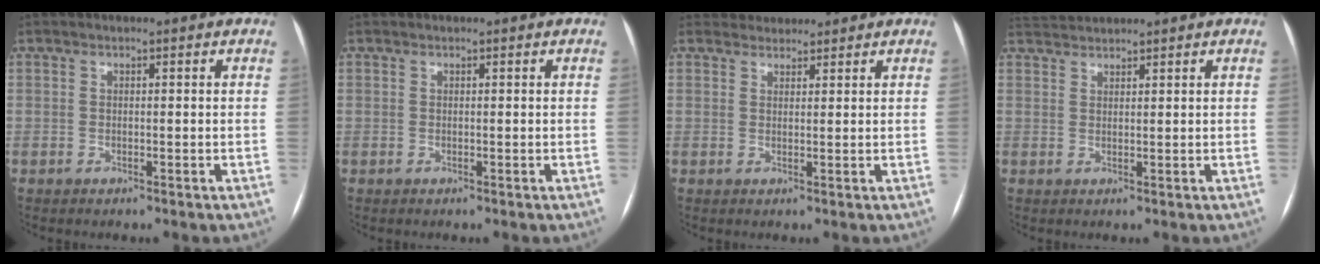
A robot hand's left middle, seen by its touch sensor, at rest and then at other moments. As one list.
[{"total": 0.0}, {"total": 3.1, "force": [3.0, 0.9, -0.3], "torque": [0.007, 0.023, 0.050]}, {"total": 3.5, "force": [3.5, -0.3, 0.2], "torque": [-0.009, 0.023, 0.069]}]